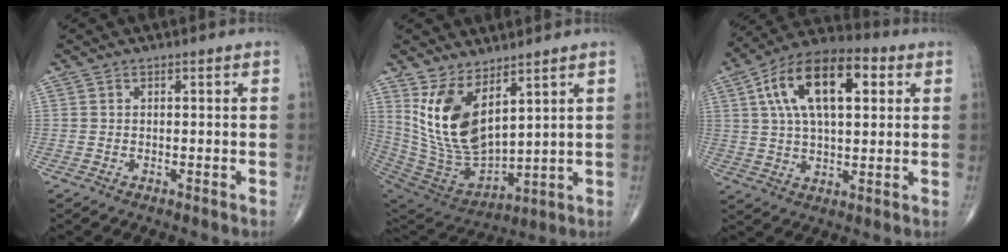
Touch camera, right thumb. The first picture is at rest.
{"total": 15.9, "force": [7.0, 7.5, 12.2], "torque": [-0.222, -0.047, 0.160]}
{"total": 17.9, "force": [5.3, 8.7, 14.7], "torque": [-0.242, 0.016, 0.083]}